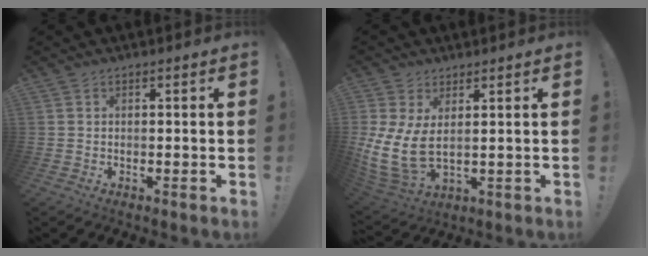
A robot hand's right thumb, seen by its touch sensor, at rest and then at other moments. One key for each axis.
{"total": 10.5, "fx": 2.2, "fy": 5.8, "fz": 8.5, "tx": -0.168, "ty": -0.023, "tz": 0.048}